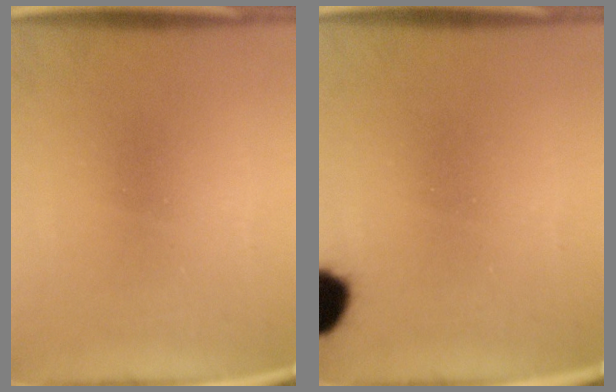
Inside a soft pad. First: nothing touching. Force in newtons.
{"total": 9.4}